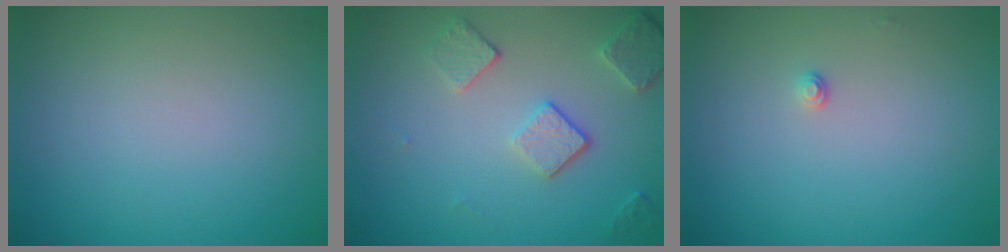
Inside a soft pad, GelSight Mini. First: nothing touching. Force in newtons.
{"total": 3.6, "press": 2.9, "slide": 2.2}
{"total": 0.8, "press": 0.8, "slide": 0.0}